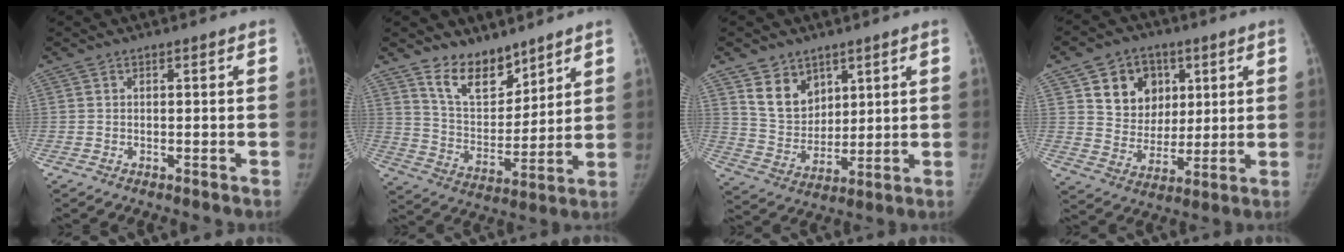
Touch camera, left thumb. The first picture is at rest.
{"total": 11.6, "force": [8.6, 5.9, 5.0], "torque": [-0.049, -0.070, 0.165]}
{"total": 9.8, "force": [5.6, 7.1, 3.8], "torque": [-0.035, -0.043, 0.116]}
{"total": 12.8, "force": [5.1, 10.5, 5.2], "torque": [-0.039, -0.017, 0.091]}